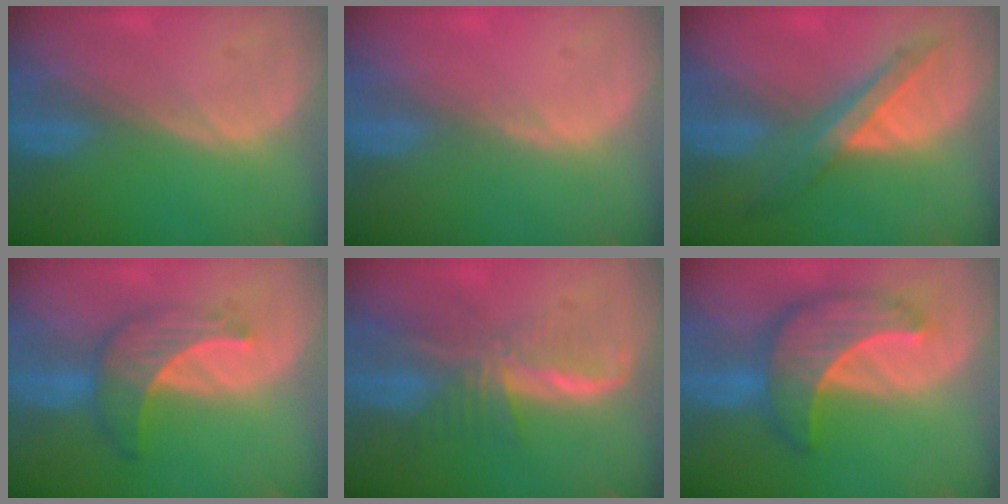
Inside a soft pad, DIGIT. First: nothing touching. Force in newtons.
{"total": 0.5, "press": 0.5, "slide": 0.1}
{"total": 7.2, "press": 6.2, "slide": 3.5}
{"total": 6.9, "press": 6.6, "slide": 2.0}
{"total": 8.1, "press": 7.0, "slide": 4.2}
{"total": 9.4, "press": 9.3, "slide": 0.9}